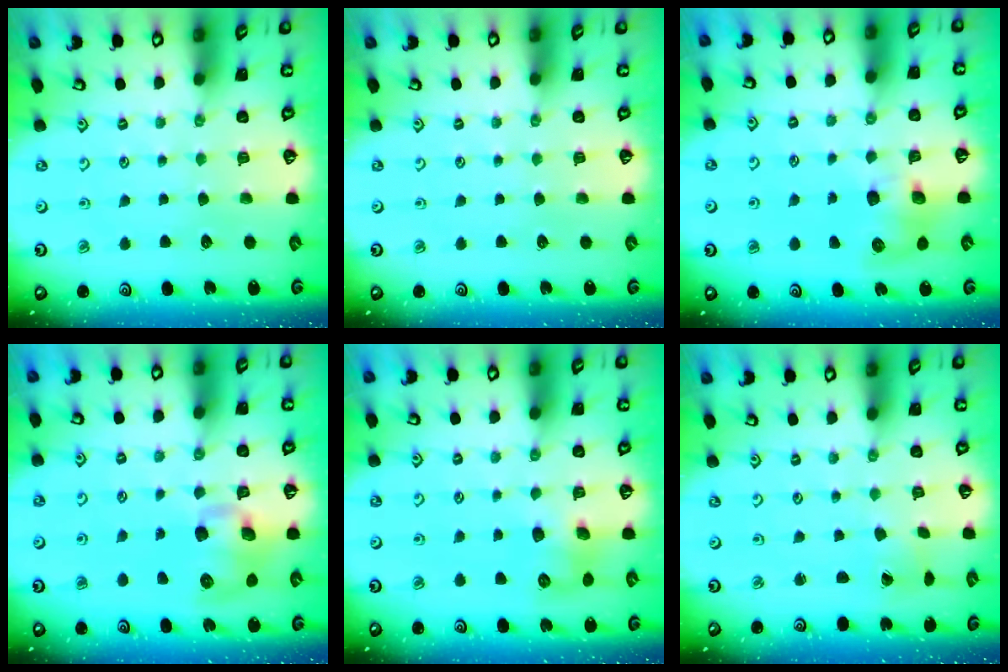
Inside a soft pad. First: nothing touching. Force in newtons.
{"total": 0.0}
{"total": 8.0, "press": 8.0, "slide": 1.1}
{"total": 9.4, "press": 9.3, "slide": 1.8}
{"total": 8.3, "press": 8.3, "slide": 0.4}
{"total": 0.9, "press": 0.9, "slide": 0.3}